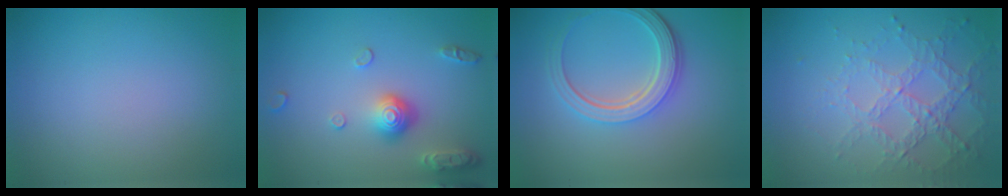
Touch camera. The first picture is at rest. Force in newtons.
{"total": 3.7, "press": 3.0, "slide": 2.1}
{"total": 4.8, "press": 3.7, "slide": 3.1}
{"total": 4.7, "press": 3.1, "slide": 3.5}